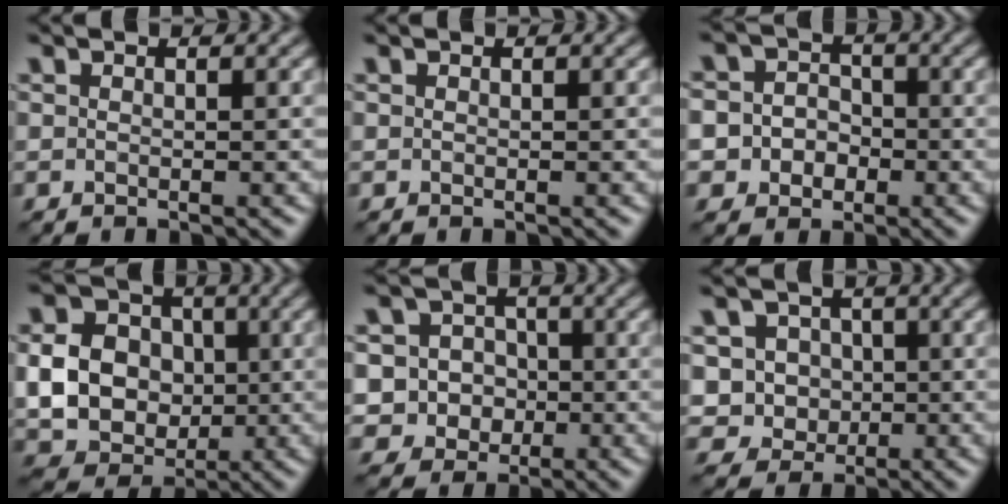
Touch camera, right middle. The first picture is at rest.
{"total": 0.0}
{"total": 5.4, "force": [-1.2, 5.0, 1.7], "torque": [-0.013, 0.016, -0.049]}
{"total": 8.2, "force": [-0.4, 7.1, 4.2], "torque": [-0.072, -0.002, -0.017]}
{"total": 5.4, "force": [-0.8, 5.1, 1.4], "torque": [-0.017, 0.021, -0.035]}
{"total": 5.2, "force": [0.2, 4.8, 1.9], "torque": [-0.033, 0.015, -0.006]}